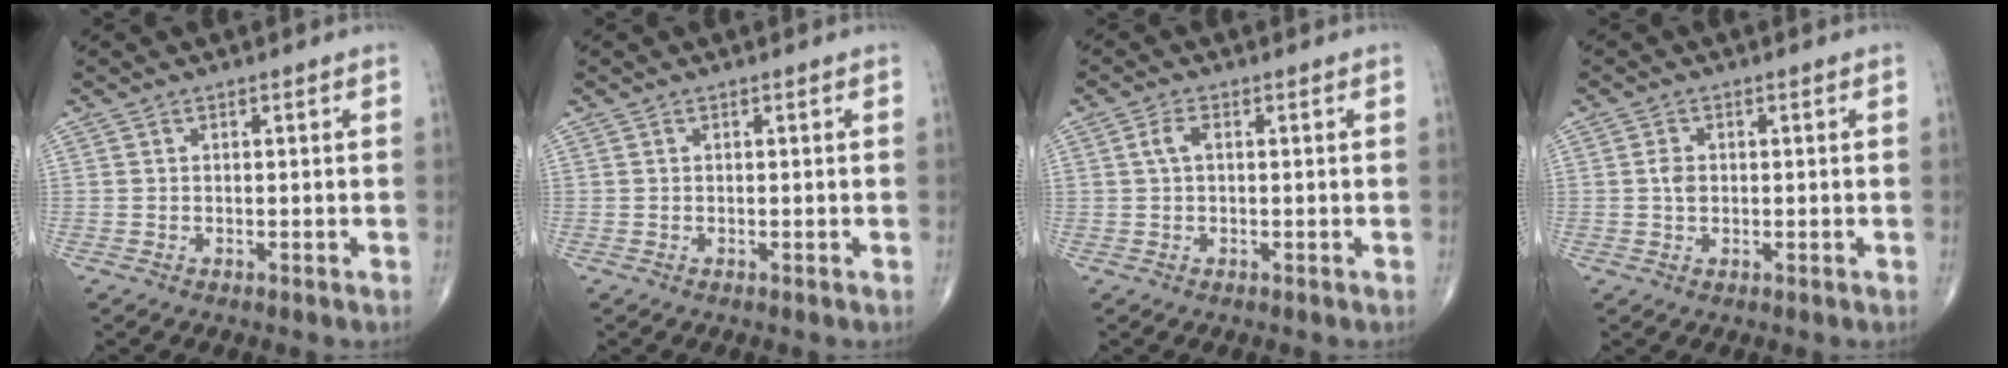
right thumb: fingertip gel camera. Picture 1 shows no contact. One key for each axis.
{"total": 0.0}
{"total": 2.3, "fx": 0.4, "fy": 1.2, "fz": 2.0, "tx": -0.043, "ty": 0.008, "tz": 0.007}
{"total": 2.0, "fx": 0.1, "fy": 1.5, "fz": 1.4, "tx": -0.021, "ty": 0.002, "tz": 0.000}